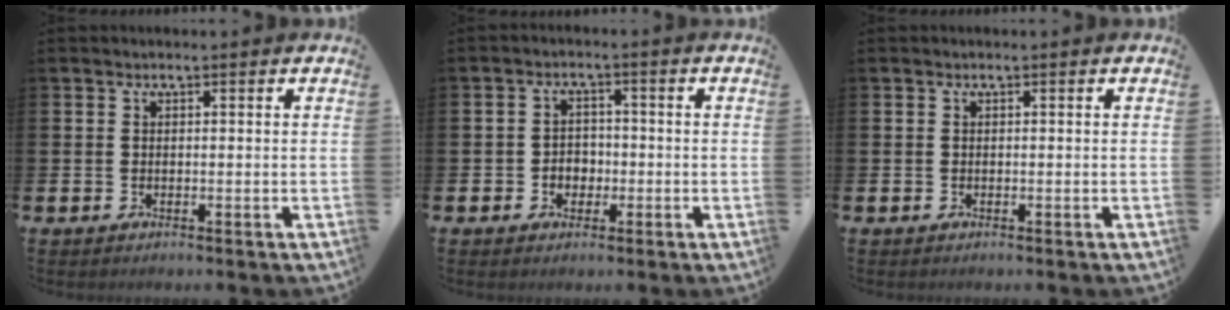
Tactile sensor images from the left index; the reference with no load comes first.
{"total": 2.7, "force": [-0.7, 2.3, 1.0], "torque": [-0.012, 0.002, -0.021]}
{"total": 0.0}